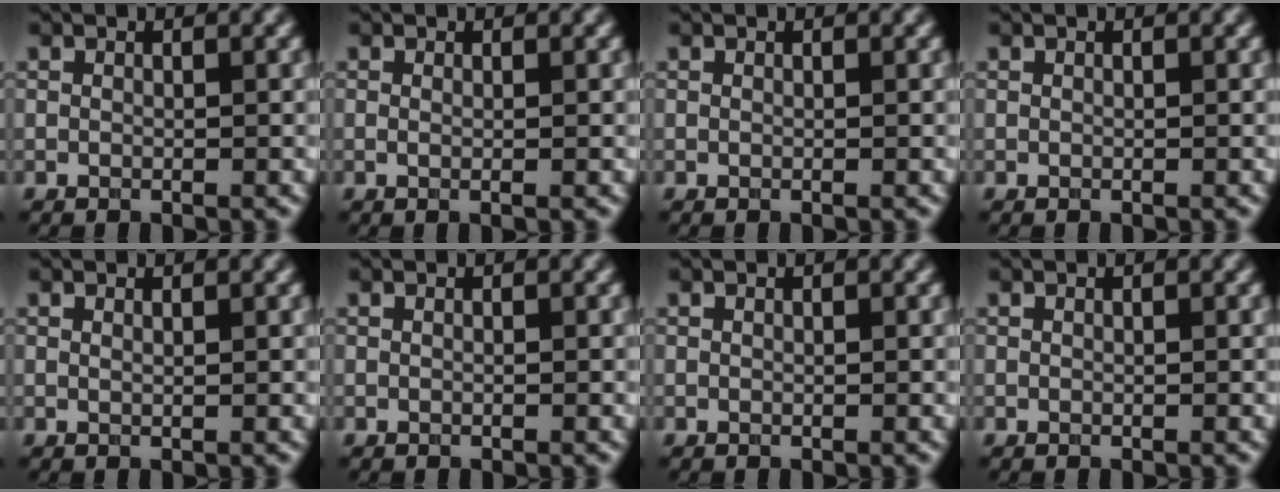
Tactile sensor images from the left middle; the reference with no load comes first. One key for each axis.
{"total": 0.9, "fx": 0.0, "fy": 0.2, "fz": 0.8, "tx": -0.013, "ty": -0.004, "tz": -0.005}
{"total": 0.0}
{"total": 0.0}
{"total": 0.7, "fx": 0.5, "fy": 0.2, "fz": 0.5, "tx": -0.005, "ty": -0.002, "tz": 0.003}
{"total": 0.0}
{"total": 0.0}
{"total": 0.0}